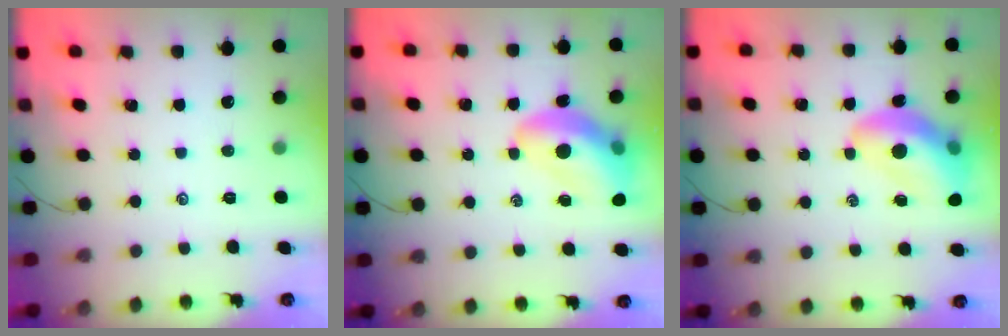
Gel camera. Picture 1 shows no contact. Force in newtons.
{"total": 13.5, "press": 13.0, "slide": 3.7}
{"total": 13.5, "press": 13.0, "slide": 3.7}